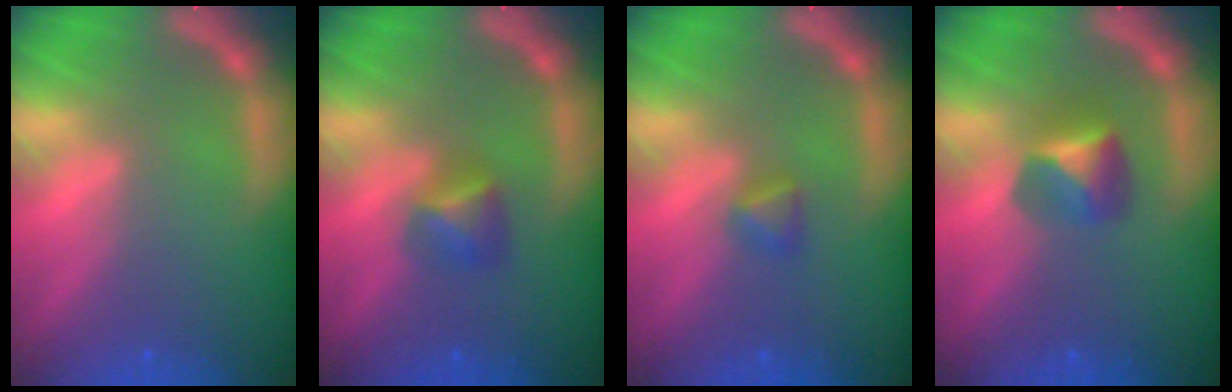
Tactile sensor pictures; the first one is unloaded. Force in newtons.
{"total": 2.4}
{"total": 1.4}
{"total": 2.9}